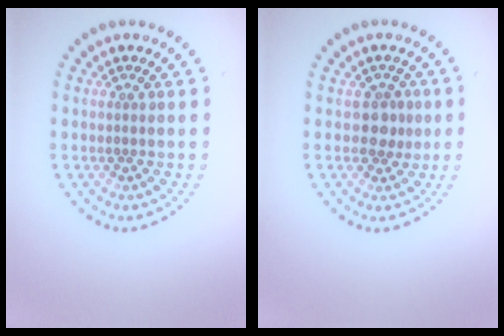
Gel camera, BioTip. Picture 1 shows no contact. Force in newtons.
{"total": 2.1, "press": 1.7, "slide": 1.2}